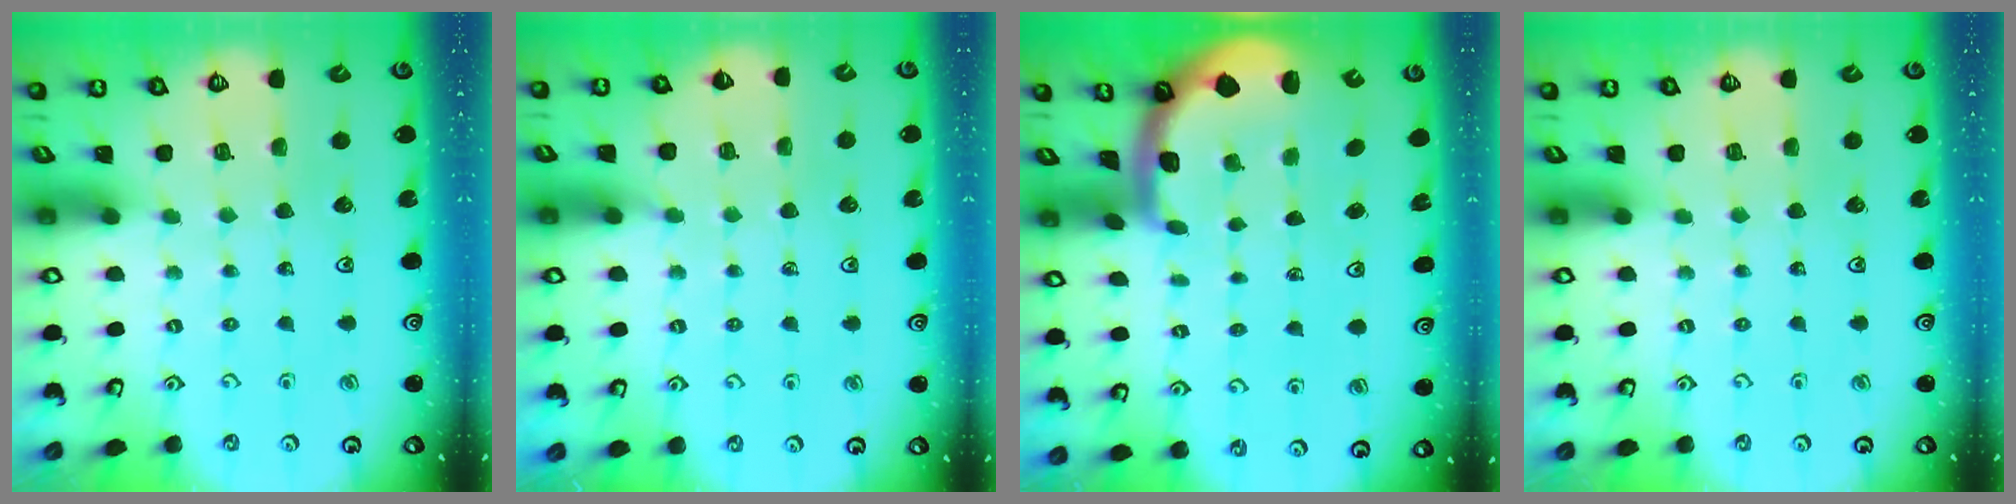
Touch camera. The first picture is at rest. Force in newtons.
{"total": 3.6, "press": 3.6, "slide": 0.4}
{"total": 1.7, "press": 1.6, "slide": 0.3}
{"total": 0.0}